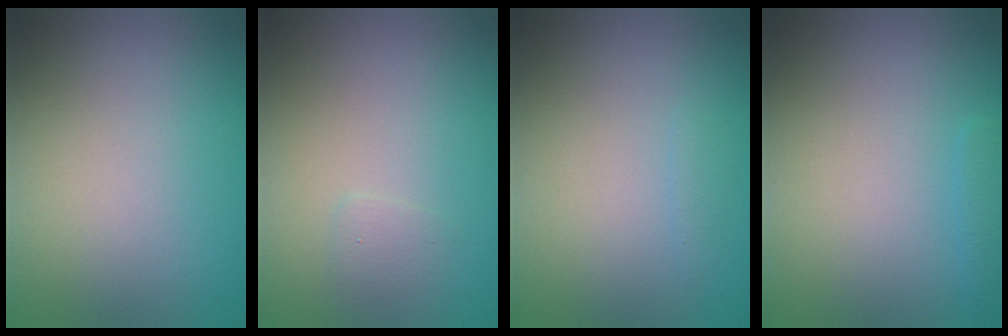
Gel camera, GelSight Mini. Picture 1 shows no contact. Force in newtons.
{"total": 0.7, "press": 0.7, "slide": 0.1}
{"total": 0.6, "press": 0.6, "slide": 0.1}
{"total": 0.9, "press": 0.9, "slide": 0.0}